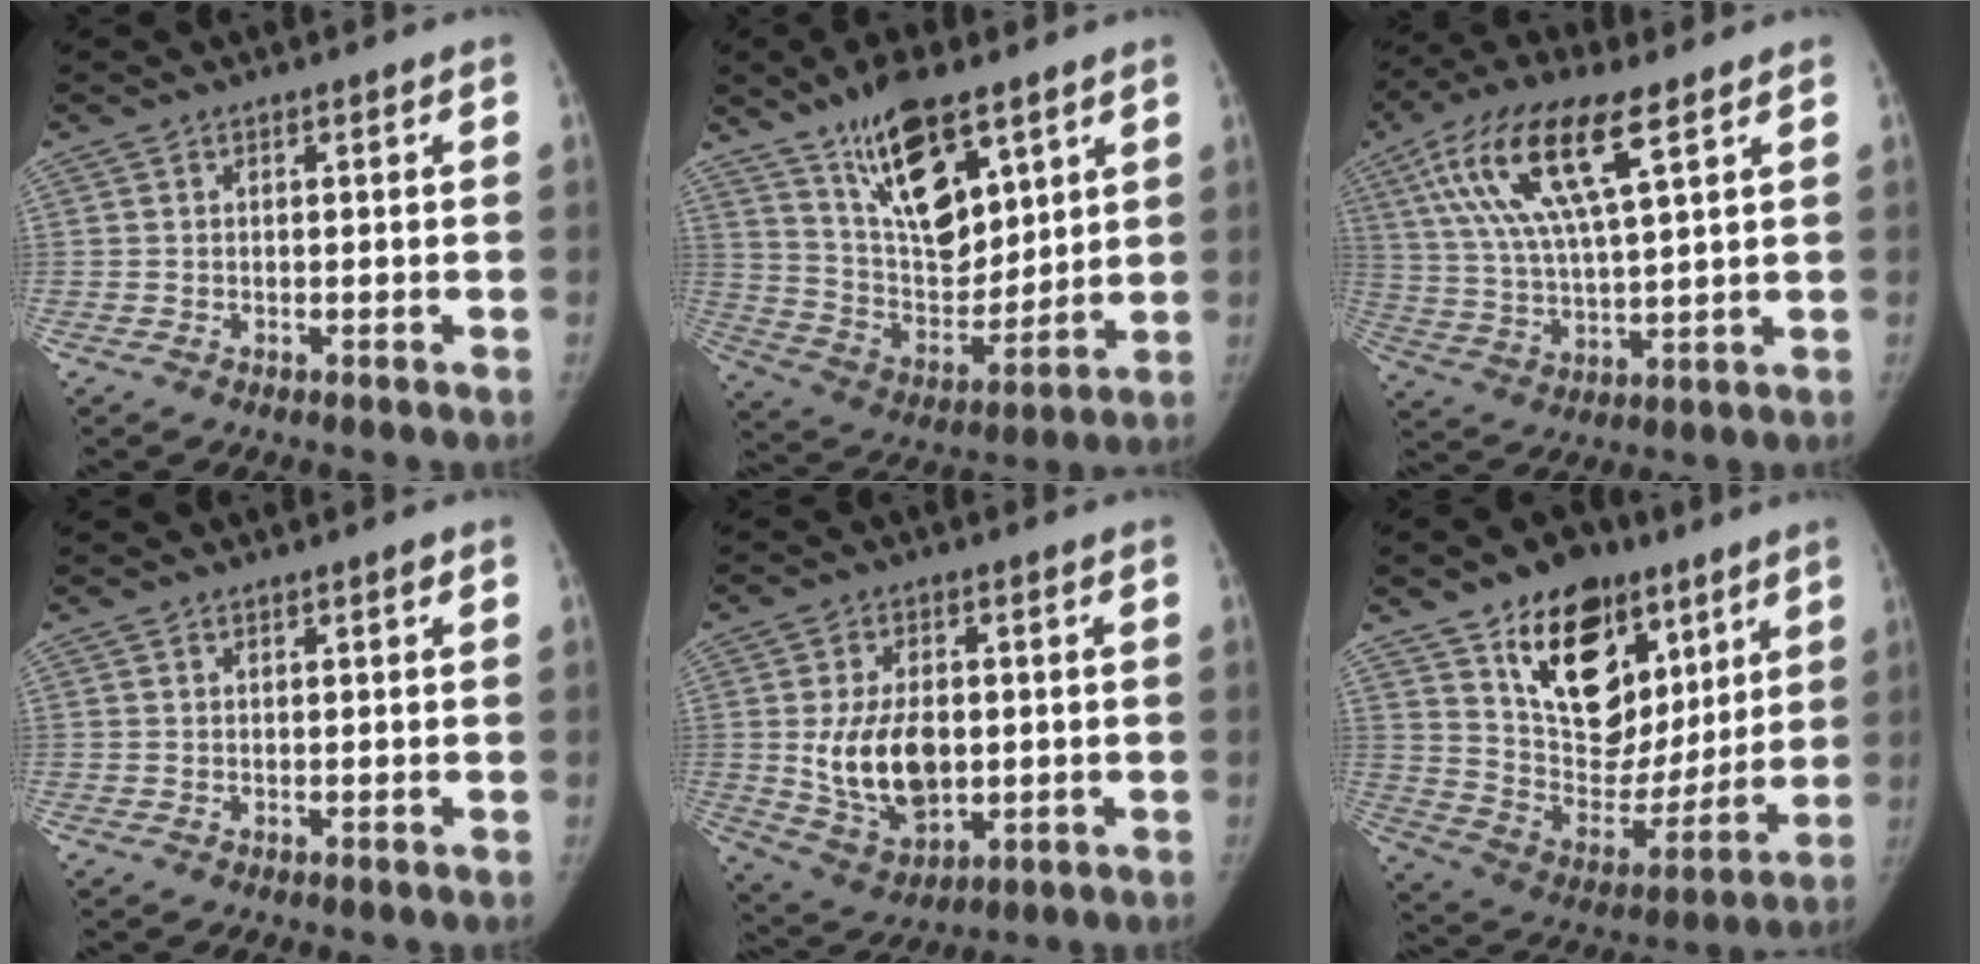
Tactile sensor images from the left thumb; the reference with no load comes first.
{"total": 18.4, "force": [10.9, 8.1, 12.4], "torque": [-0.169, -0.060, 0.207]}
{"total": 16.8, "force": [7.7, 4.9, 14.1], "torque": [-0.284, -0.011, 0.146]}
{"total": 0.8, "force": [0.5, 0.3, 0.6], "torque": [-0.004, 0.000, 0.007]}
{"total": 13.0, "force": [0.0, 8.2, 10.1], "torque": [-0.157, -0.010, 0.016]}
{"total": 23.6, "force": [12.1, 15.1, 13.5], "torque": [-0.152, -0.036, 0.208]}